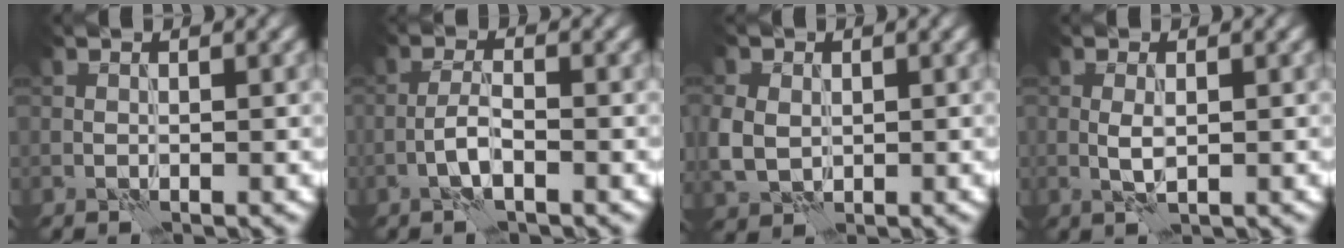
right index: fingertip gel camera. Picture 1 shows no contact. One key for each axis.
{"total": 1.9, "fx": -0.9, "fy": 0.5, "fz": 1.7, "tx": -0.037, "ty": 0.007, "tz": -0.024}
{"total": 3.2, "fx": 0.2, "fy": 2.8, "fz": 1.7, "tx": -0.047, "ty": -0.001, "tz": 0.001}
{"total": 1.4, "fx": 0.2, "fy": 0.6, "fz": 1.3, "tx": -0.030, "ty": -0.002, "tz": 0.003}